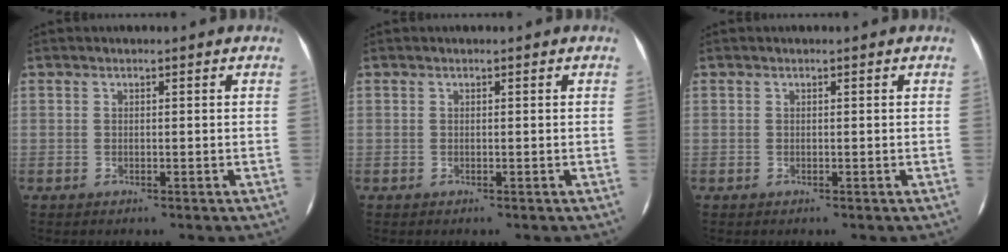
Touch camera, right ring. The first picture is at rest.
{"total": 0.0}
{"total": 0.0}